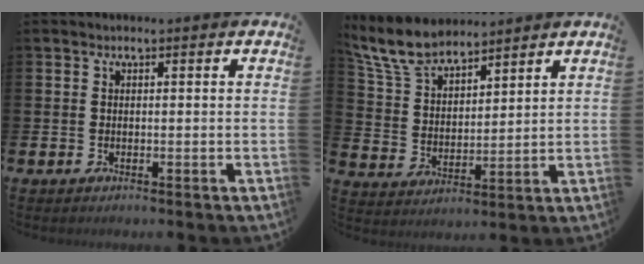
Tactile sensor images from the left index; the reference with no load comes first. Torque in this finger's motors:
{"motor_torque": [0.06, -0.21, 0.68, 0.21]}